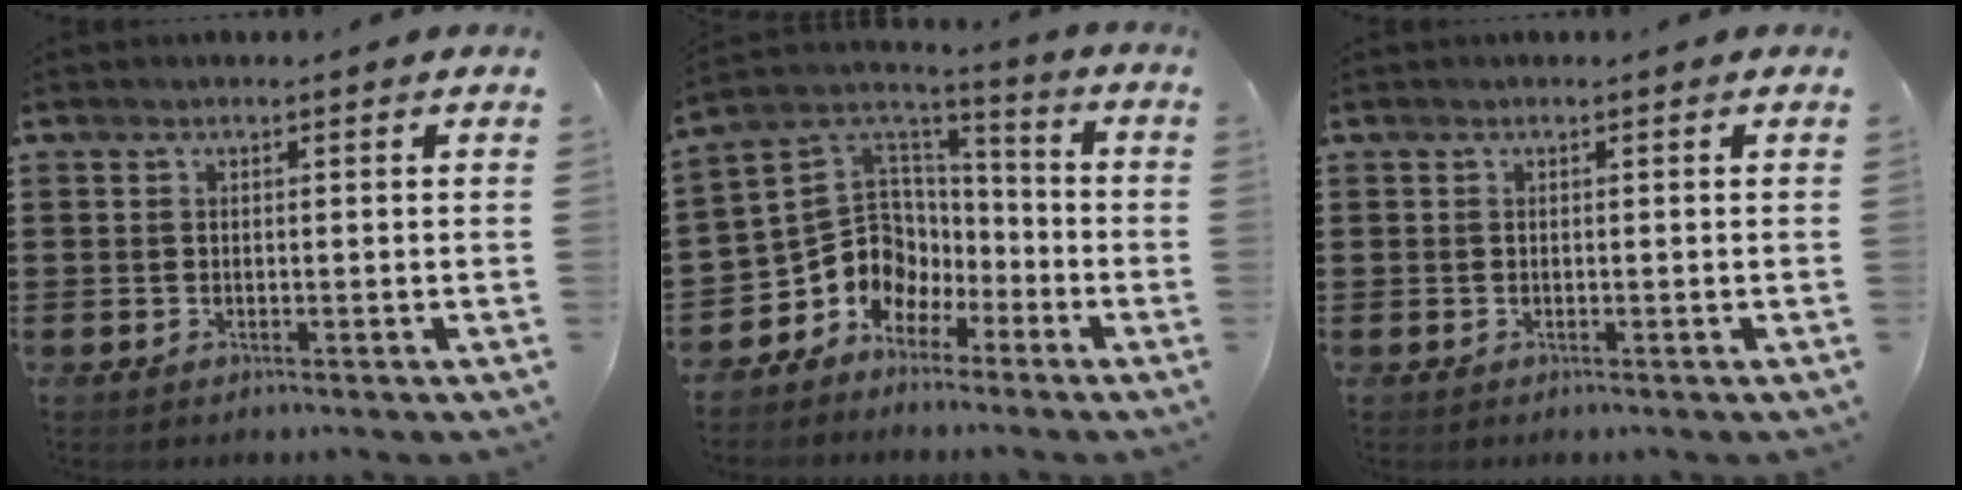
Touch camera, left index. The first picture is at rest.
{"total": 9.4, "force": [-3.6, 8.5, 1.8], "torque": [-0.079, -0.007, -0.068]}
{"total": 0.0}